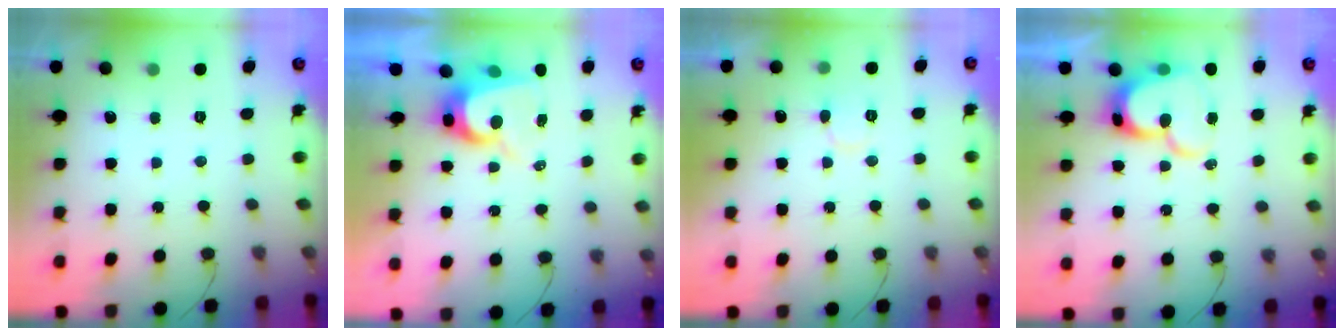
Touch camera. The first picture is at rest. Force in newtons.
{"total": 8.6, "press": 8.6, "slide": 0.8}
{"total": 6.4, "press": 6.4, "slide": 0.2}
{"total": 14.5, "press": 14.4, "slide": 1.3}